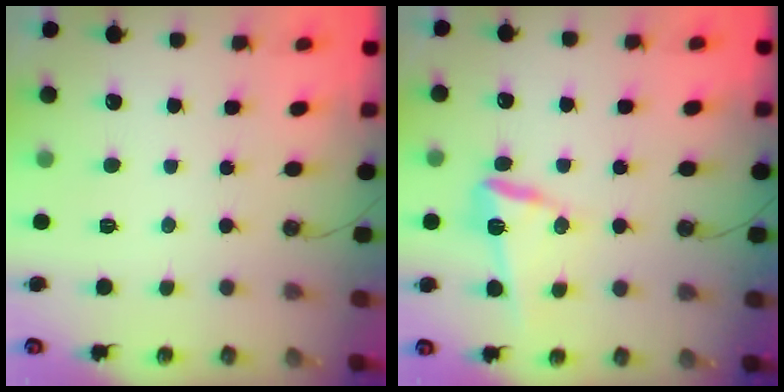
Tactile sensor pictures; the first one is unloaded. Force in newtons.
{"total": 11.7, "press": 11.6, "slide": 1.3}